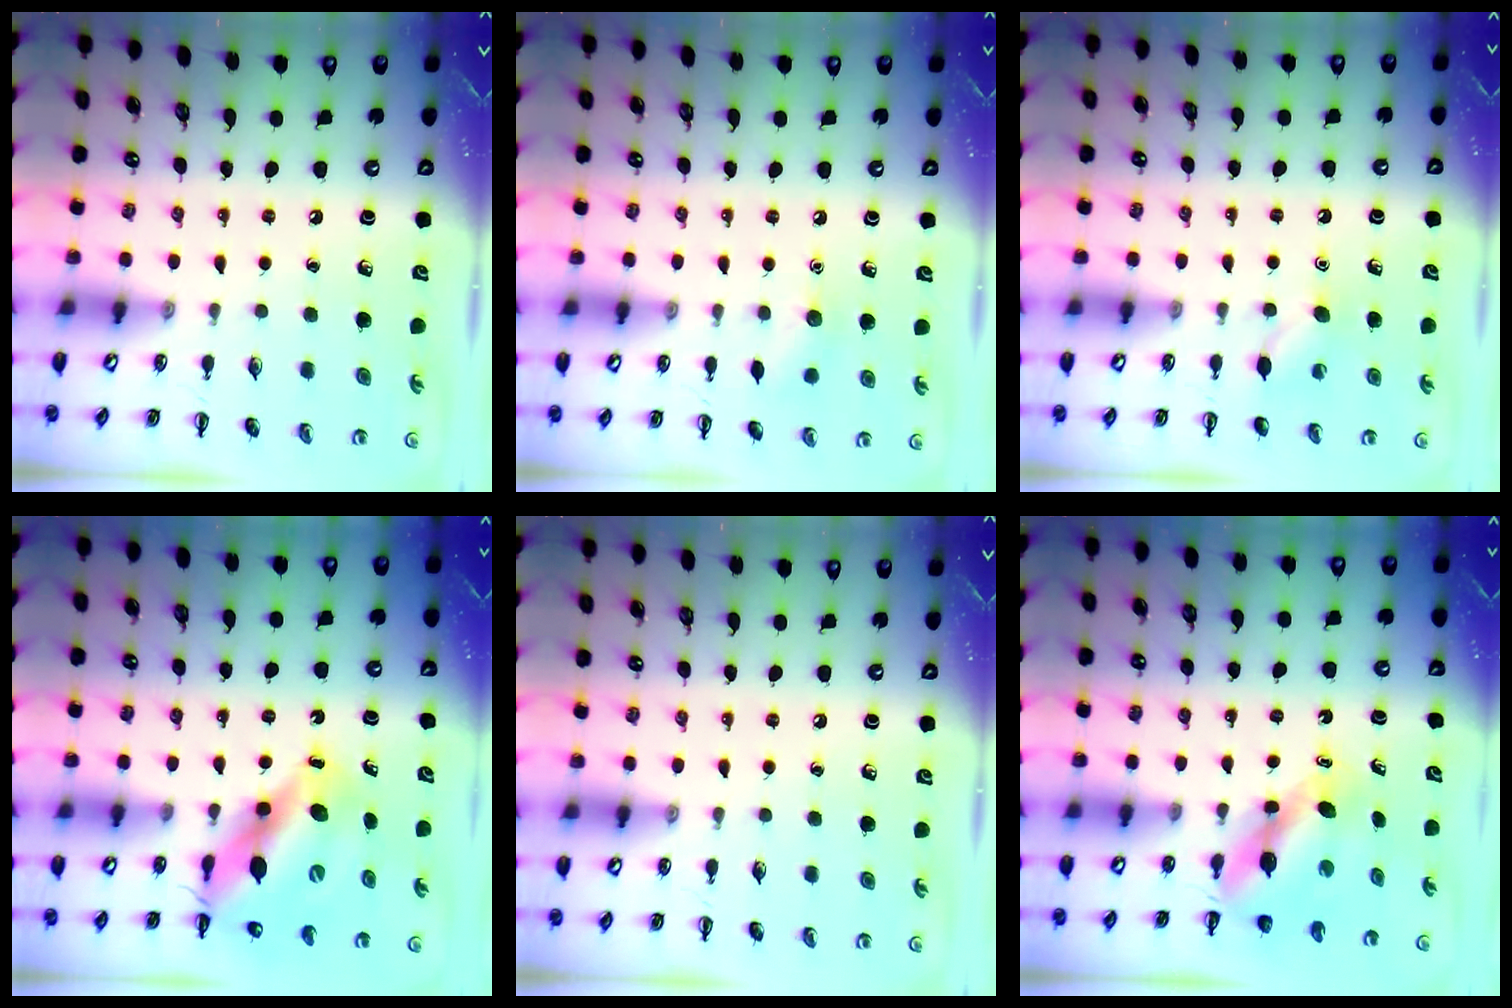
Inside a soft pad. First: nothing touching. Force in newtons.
{"total": 6.5, "press": 6.3, "slide": 1.8}
{"total": 5.4, "press": 5.2, "slide": 1.2}
{"total": 12.1, "press": 11.6, "slide": 3.3}
{"total": 0.0}
{"total": 5.8, "press": 5.8, "slide": 0.3}